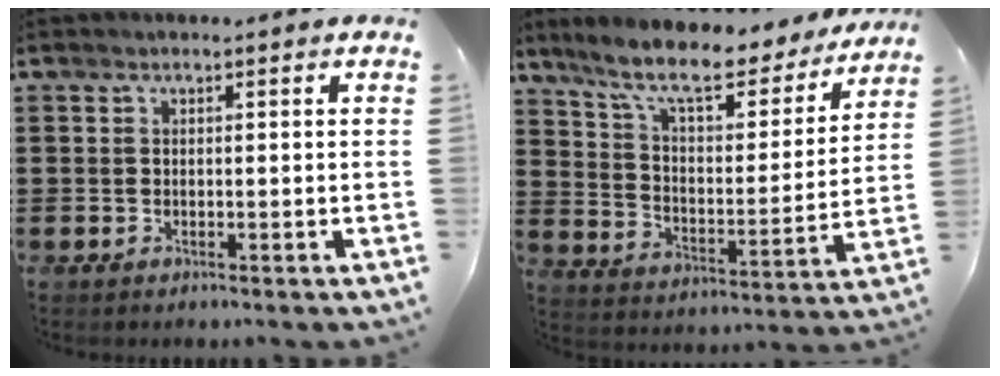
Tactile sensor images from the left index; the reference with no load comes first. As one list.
[{"total": 10.2, "force": [8.6, 1.6, 5.3], "torque": [-0.128, -0.050, 0.144]}]